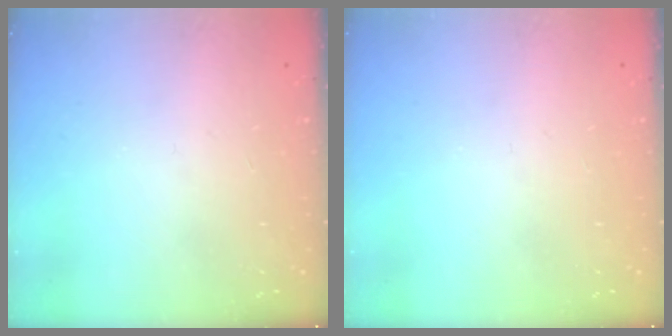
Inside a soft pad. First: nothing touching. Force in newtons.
{"total": 0.0}